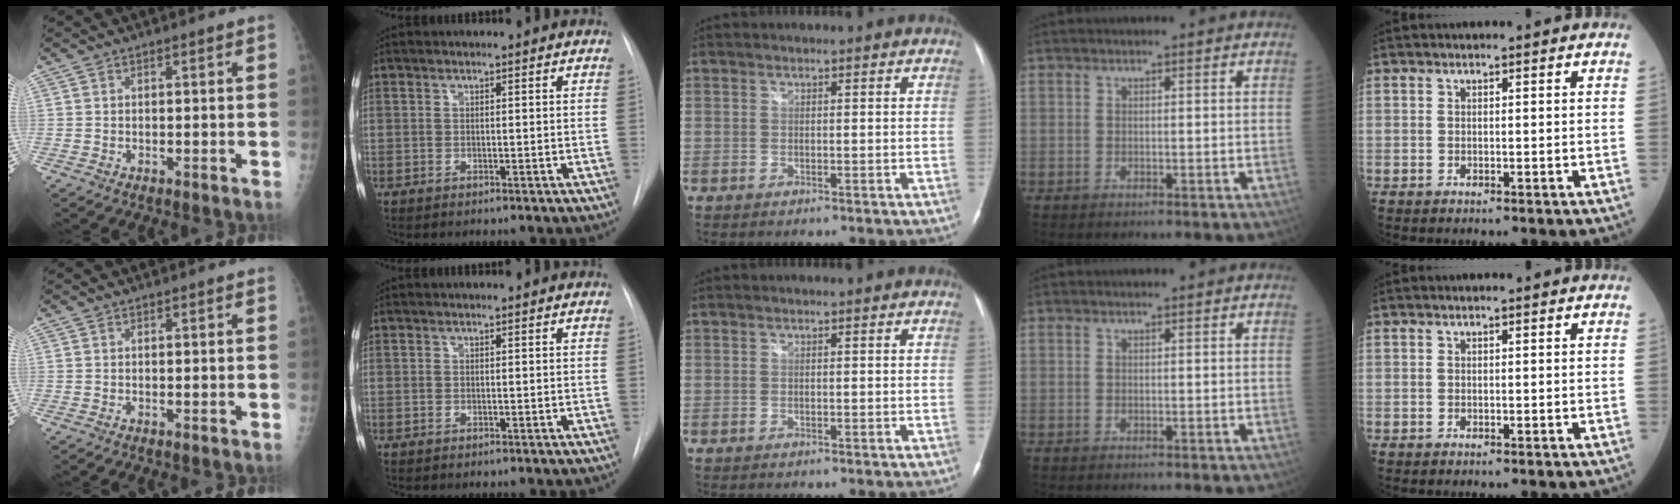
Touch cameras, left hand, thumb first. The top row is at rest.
{}